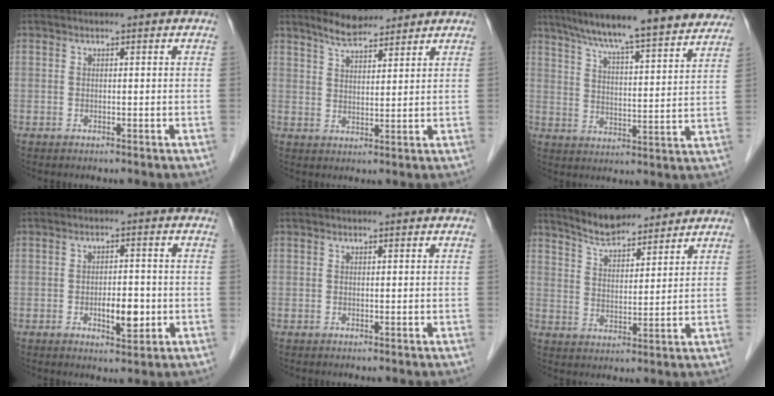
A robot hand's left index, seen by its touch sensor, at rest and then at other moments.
{"total": 5.5, "force": [4.9, 1.3, 2.2], "torque": [-0.051, 0.011, 0.091]}
{"total": 20.1, "force": [17.4, 1.6, 10.0], "torque": [-0.151, 0.011, 0.238]}
{"total": 4.4, "force": [-1.2, 1.8, 3.9], "torque": [-0.060, -0.001, -0.013]}
{"total": 0.0}
{"total": 8.3, "force": [7.7, 1.9, 2.6], "torque": [-0.051, 0.016, 0.142]}